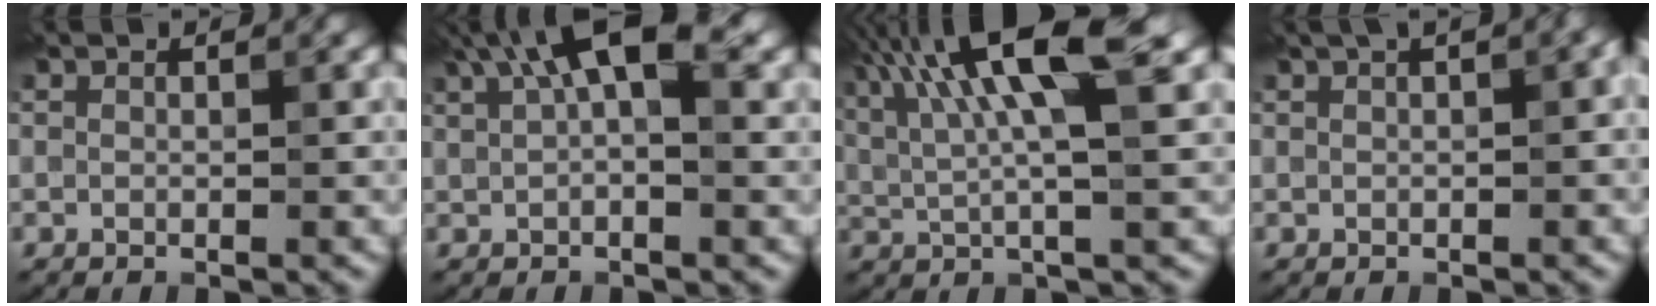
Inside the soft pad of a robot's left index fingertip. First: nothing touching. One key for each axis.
{"total": 7.1, "fx": 3.3, "fy": 2.6, "fz": 5.7, "tx": -0.091, "ty": 0.019, "tz": 0.048}
{"total": 10.0, "fx": 3.8, "fy": 2.1, "fz": 9.0, "tx": -0.162, "ty": 0.012, "tz": 0.067}
{"total": 3.6, "fx": 1.5, "fy": 1.2, "fz": 3.1, "tx": -0.031, "ty": 0.015, "tz": 0.022}